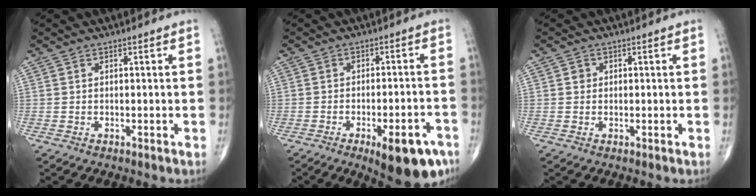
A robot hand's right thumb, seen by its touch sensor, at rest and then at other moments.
{"total": 12.0, "force": [-6.9, 4.3, 8.9], "torque": [-0.095, 0.028, -0.088]}
{"total": 1.0, "force": [0.1, 1.0, 0.2], "torque": [0.002, 0.002, 0.001]}